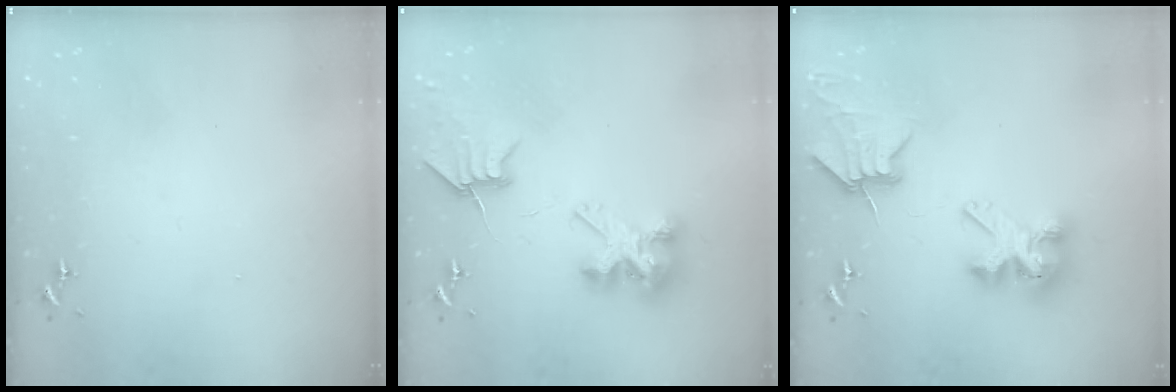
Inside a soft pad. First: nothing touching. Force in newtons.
{"total": 8.1, "press": 8.0, "slide": 1.3}
{"total": 9.5, "press": 9.4, "slide": 1.0}